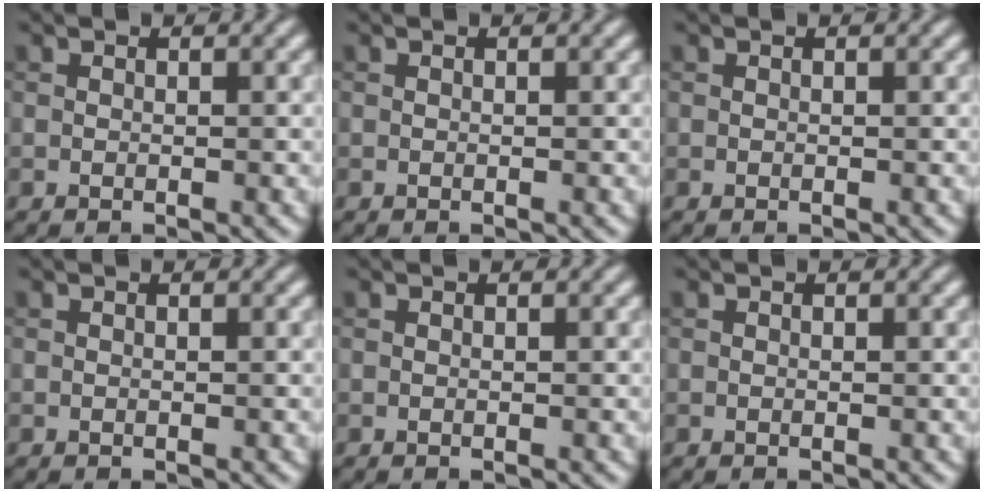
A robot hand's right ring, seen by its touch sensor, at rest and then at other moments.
{"total": 0.0}
{"total": 0.0}
{"total": 0.0}
{"total": 0.0}
{"total": 0.0}